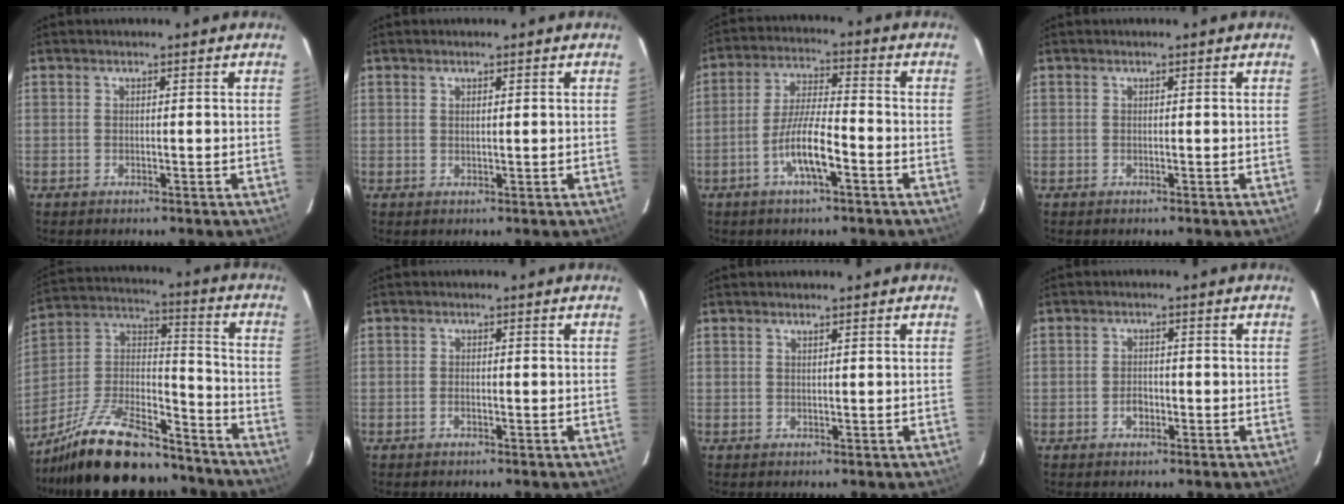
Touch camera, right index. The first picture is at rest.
{"total": 0.9, "force": [0.5, -0.1, 0.7], "torque": [-0.014, 0.001, 0.010]}
{"total": 8.5, "force": [-3.9, 1.5, 7.4], "torque": [-0.149, 0.002, -0.071]}
{"total": 0.0}
{"total": 24.1, "force": [-19.0, 7.8, 12.6], "torque": [-0.238, 0.012, -0.299]}
{"total": 0.9, "force": [-0.5, 0.4, 0.6], "torque": [-0.013, 0.001, -0.010]}
{"total": 0.6, "force": [0.5, -0.3, 0.3], "torque": [-0.005, 0.000, 0.010]}
{"total": 2.1, "force": [-0.9, 1.5, 1.1], "torque": [-0.021, 0.005, -0.015]}